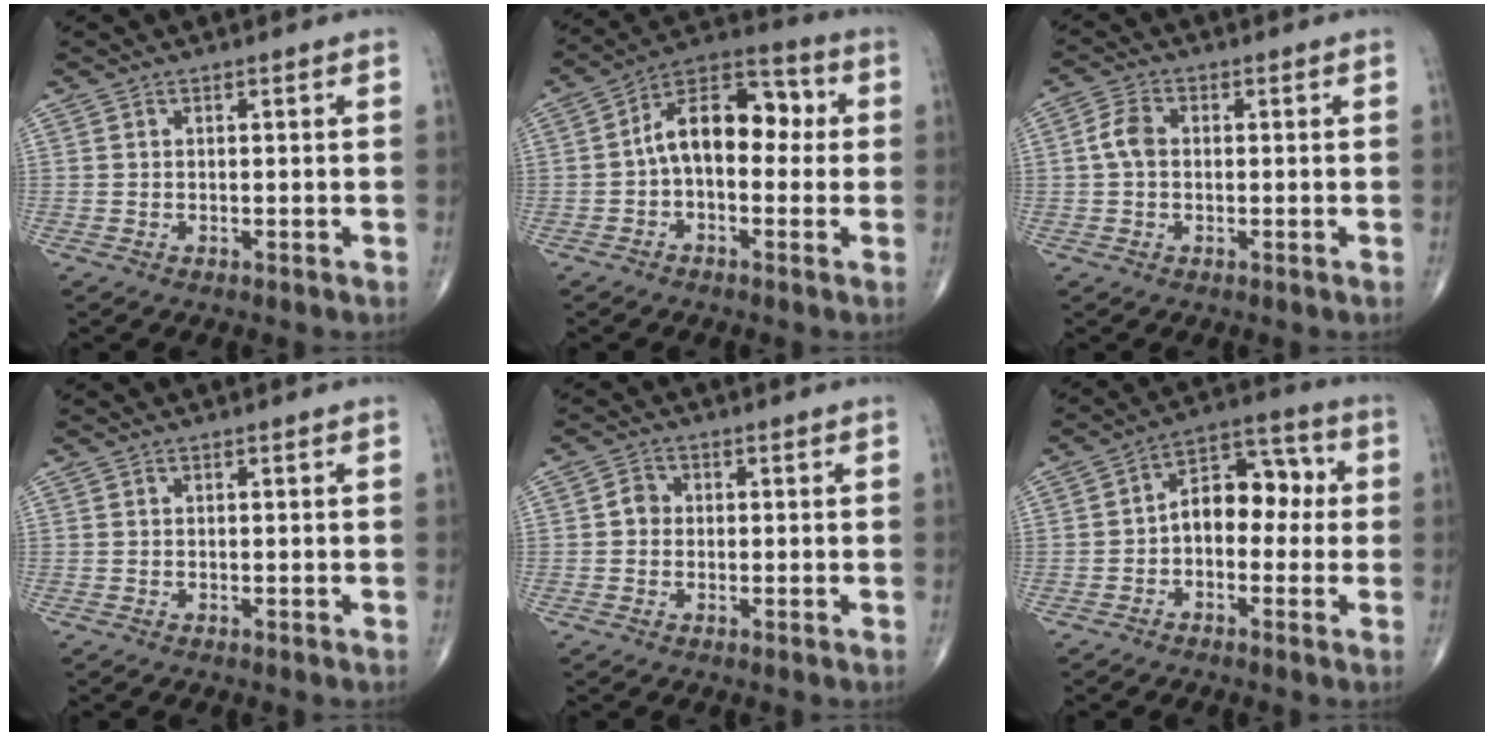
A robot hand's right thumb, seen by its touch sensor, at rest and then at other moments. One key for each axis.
{"total": 13.3, "fx": 0.4, "fy": 7.8, "fz": 10.7, "tx": -0.140, "ty": 0.045, "tz": -0.010}
{"total": 4.0, "fx": 0.1, "fy": 2.7, "fz": 2.9, "tx": -0.060, "ty": 0.012, "tz": -0.005}
{"total": 0.0}
{"total": 2.5, "fx": -0.1, "fy": 2.3, "fz": 1.1, "tx": -0.007, "ty": 0.006, "tz": -0.008}
{"total": 10.6, "fx": -0.3, "fy": 6.9, "fz": 8.0, "tx": -0.086, "ty": 0.042, "tz": -0.021}